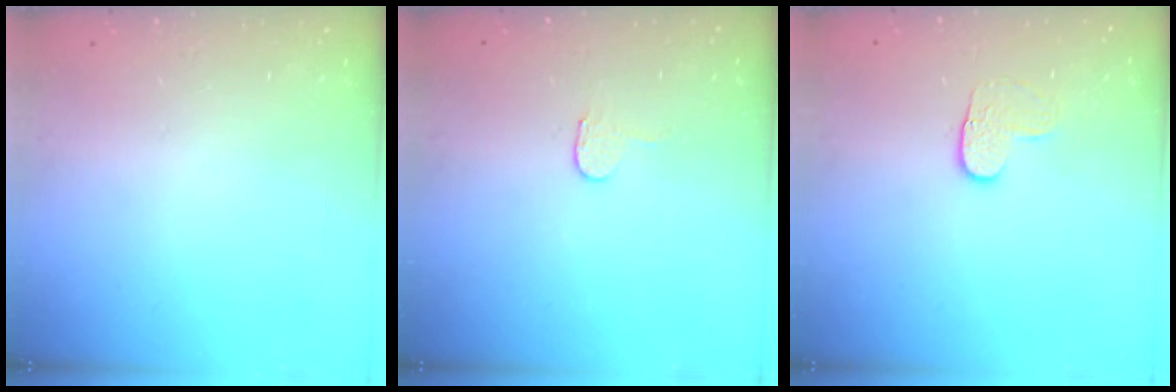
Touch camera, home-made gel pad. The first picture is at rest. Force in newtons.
{"total": 2.3, "press": 2.3, "slide": 0.2}
{"total": 4.0, "press": 4.0, "slide": 0.4}